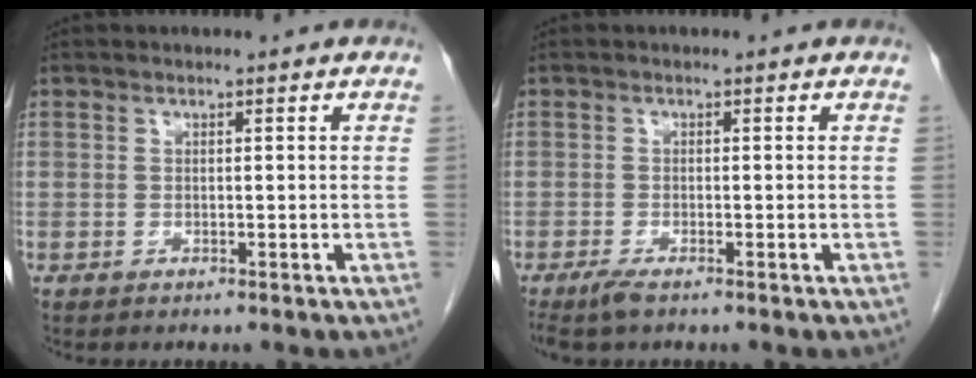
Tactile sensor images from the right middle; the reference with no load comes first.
{"total": 2.4, "force": [-1.8, 0.4, 1.6], "torque": [-0.037, -0.008, -0.034]}